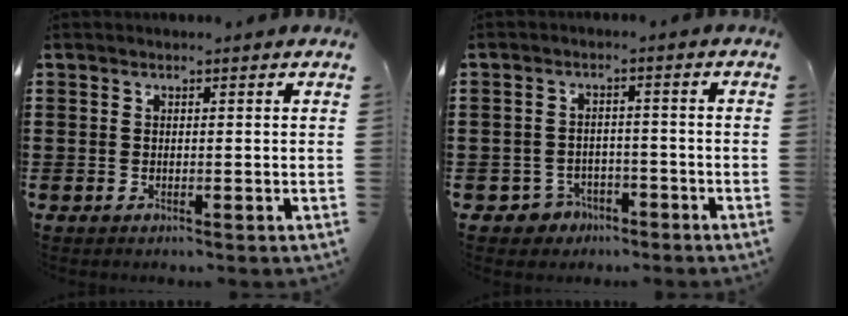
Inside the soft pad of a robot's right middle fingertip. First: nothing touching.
{"total": 3.0, "force": [-2.5, 1.6, 0.1], "torque": [-0.013, 0.003, -0.055]}